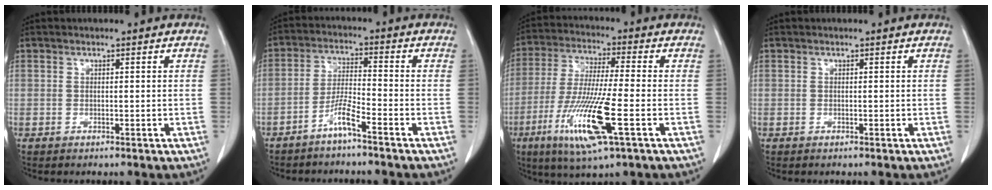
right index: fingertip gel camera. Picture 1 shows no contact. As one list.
[{"total": 4.8, "force": [-3.5, -0.3, 3.2], "torque": [-0.069, 0.000, -0.074]}, {"total": 14.2, "force": [-5.2, 0.8, 13.1], "torque": [-0.269, -0.028, -0.093]}, {"total": 0.0}]